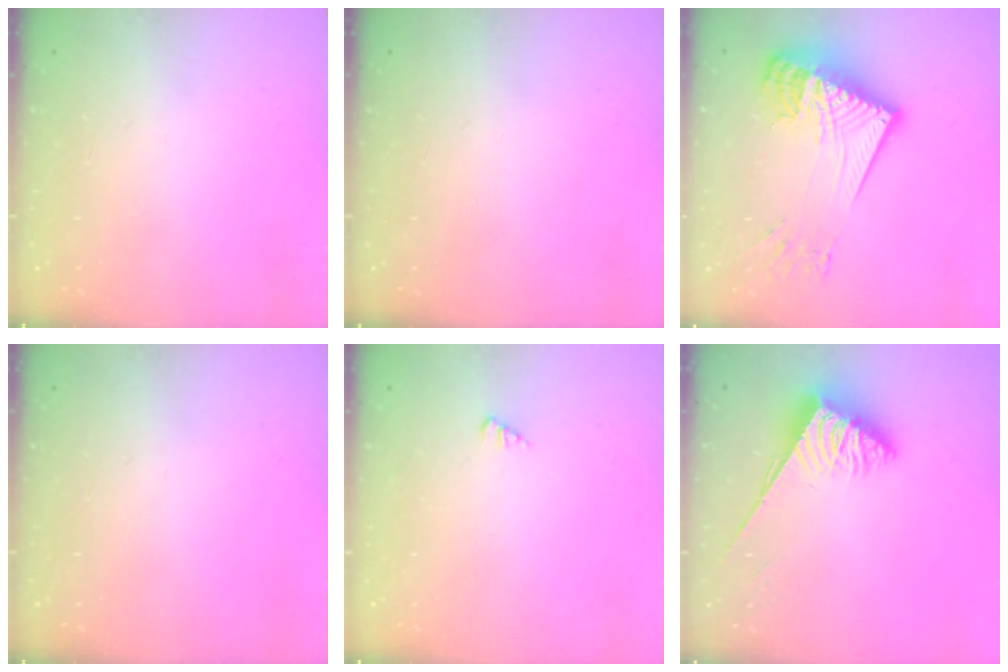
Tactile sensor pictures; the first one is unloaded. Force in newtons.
{"total": 0.0}
{"total": 21.5, "press": 21.3, "slide": 2.7}
{"total": 0.0}
{"total": 1.6, "press": 1.6, "slide": 0.3}
{"total": 3.7, "press": 3.6, "slide": 0.6}